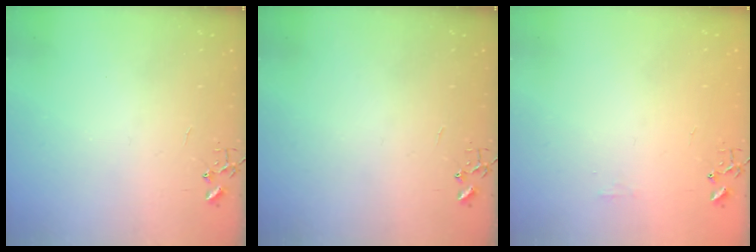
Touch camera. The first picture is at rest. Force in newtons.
{"total": 0.0}
{"total": 4.5, "press": 4.4, "slide": 0.7}